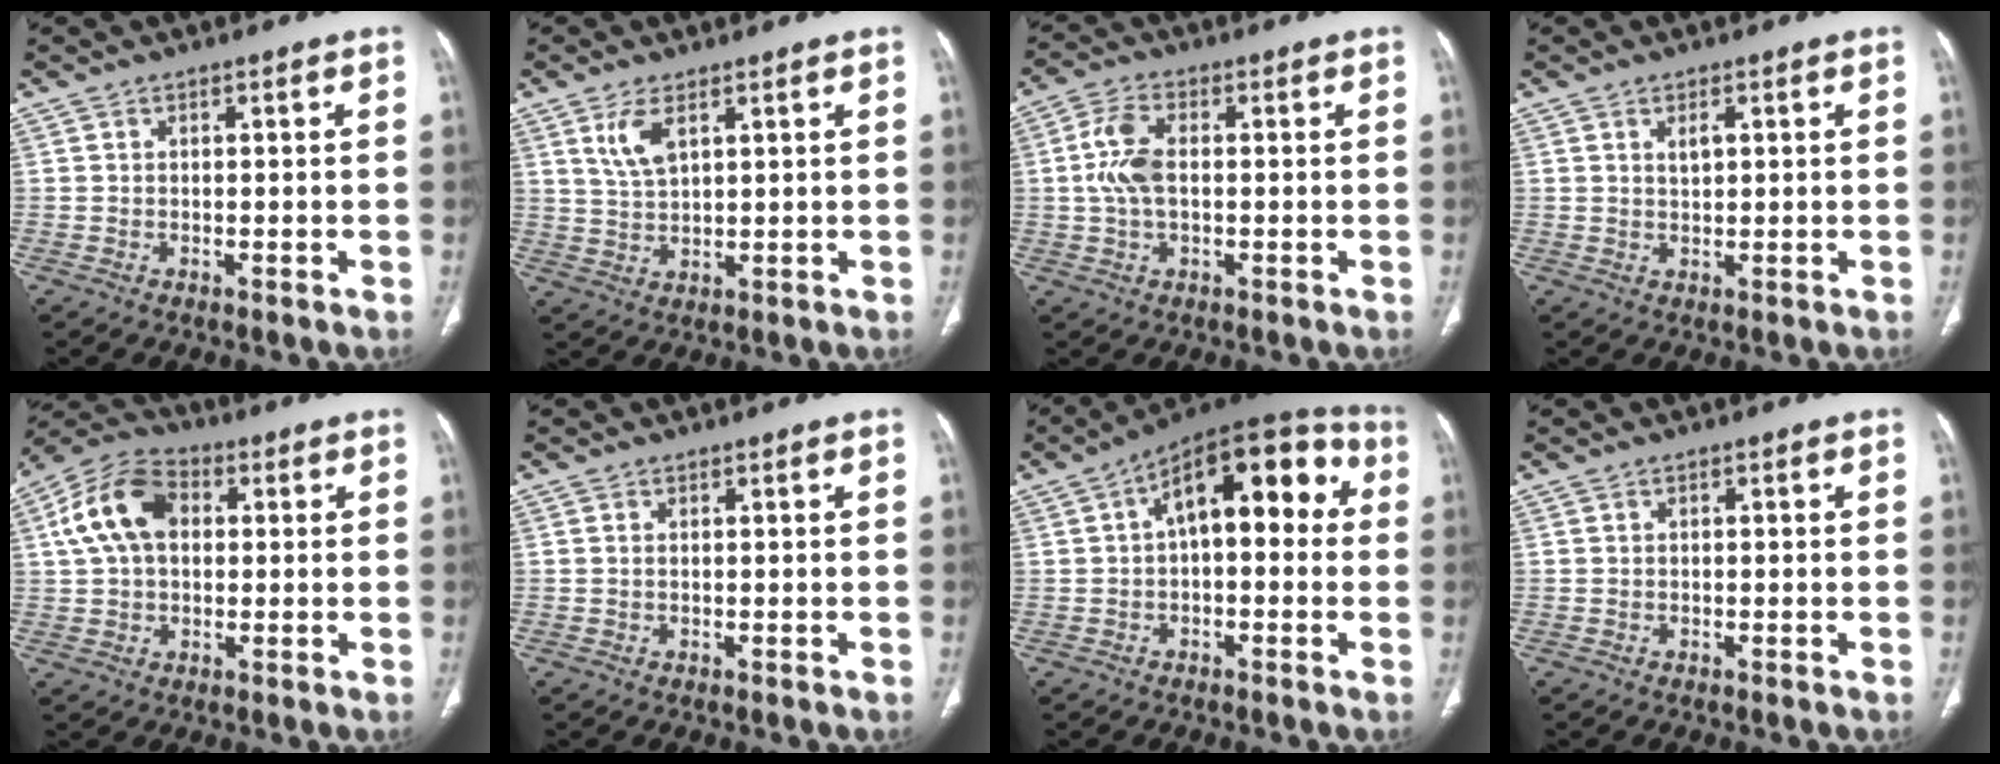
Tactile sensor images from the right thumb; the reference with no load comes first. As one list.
[{"total": 5.0, "force": [2.6, 2.0, 3.8], "torque": [-0.077, -0.011, 0.062]}, {"total": 6.9, "force": [0.2, 3.7, 5.8], "torque": [-0.131, 0.015, 0.001]}, {"total": 2.0, "force": [0.8, 0.9, 1.6], "torque": [-0.027, -0.002, 0.019]}, {"total": 12.4, "force": [2.4, 8.4, 8.7], "torque": [-0.157, 0.027, 0.037]}, {"total": 0.0}, {"total": 16.5, "force": [2.8, 8.1, 14.1], "torque": [-0.155, 0.046, 0.031]}, {"total": 0.0}]